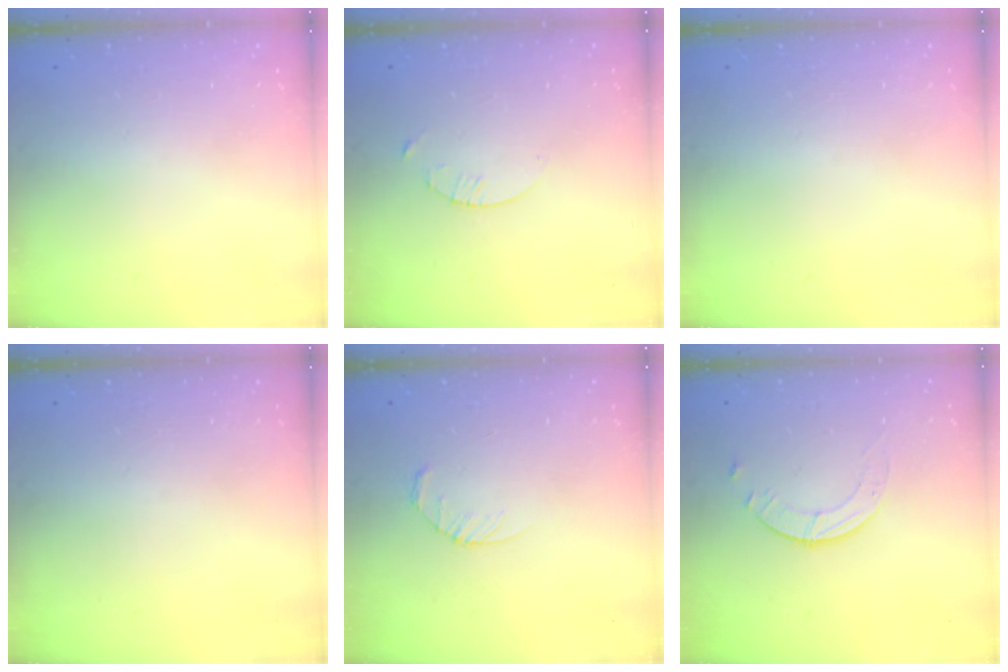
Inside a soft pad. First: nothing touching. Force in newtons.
{"total": 1.7, "press": 1.6, "slide": 0.2}
{"total": 0.0}
{"total": 0.0}
{"total": 3.2, "press": 3.2, "slide": 0.5}
{"total": 1.8, "press": 1.8, "slide": 0.2}